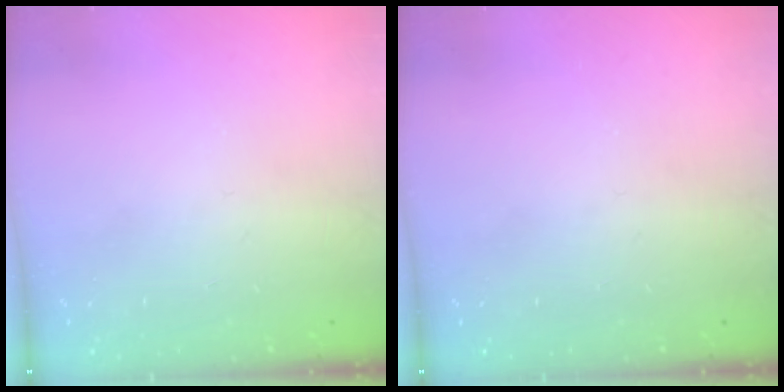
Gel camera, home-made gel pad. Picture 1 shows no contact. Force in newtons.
{"total": 0.0}